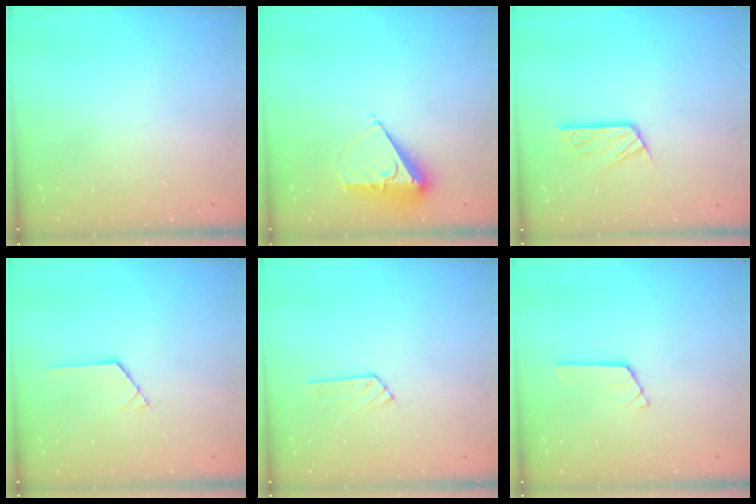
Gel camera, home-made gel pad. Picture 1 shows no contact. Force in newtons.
{"total": 7.9, "press": 7.9, "slide": 0.3}
{"total": 8.5, "press": 8.5, "slide": 0.8}
{"total": 1.0, "press": 1.0, "slide": 0.1}
{"total": 3.9, "press": 3.9, "slide": 0.5}
{"total": 2.9, "press": 2.9, "slide": 0.2}